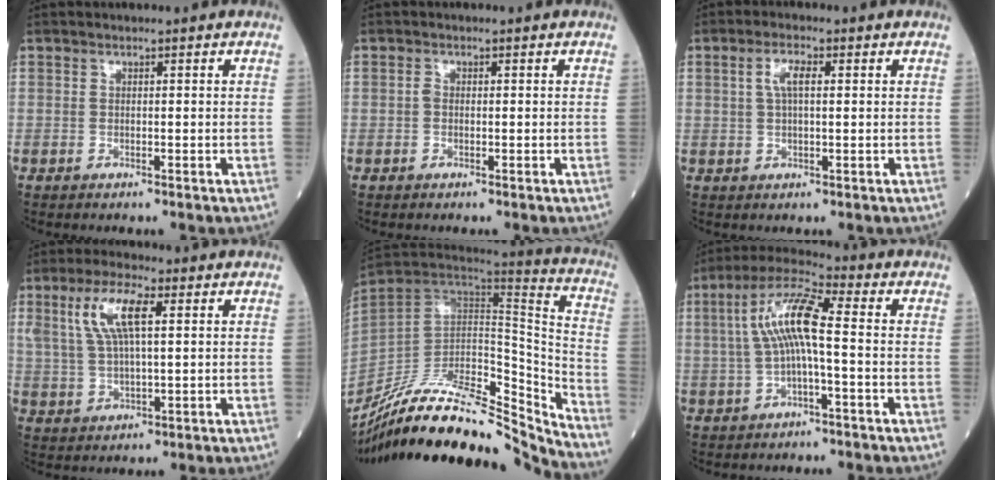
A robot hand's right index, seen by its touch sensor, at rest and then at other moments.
{"total": 0.6, "force": [-0.1, 0.4, 0.4], "torque": [-0.007, 0.003, -0.007]}
{"total": 3.5, "force": [1.0, 1.0, 3.2], "torque": [-0.067, 0.009, 0.020]}
{"total": 8.9, "force": [3.1, 2.5, 8.0], "torque": [-0.173, 0.017, 0.063]}
{"total": 27.4, "force": [-24.7, 4.0, 11.1], "torque": [-0.171, -0.008, -0.396]}
{"total": 9.6, "force": [0.3, 1.4, 9.5], "torque": [-0.193, 0.028, 0.001]}